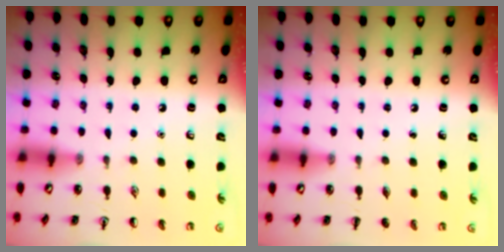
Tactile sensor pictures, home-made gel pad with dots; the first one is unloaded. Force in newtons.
{"total": 0.0}